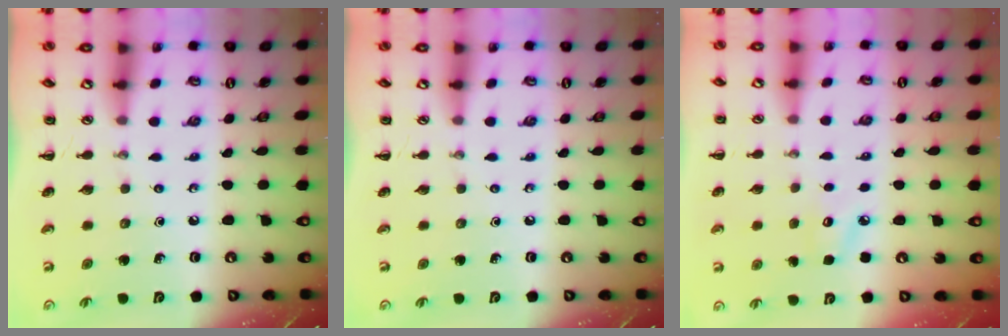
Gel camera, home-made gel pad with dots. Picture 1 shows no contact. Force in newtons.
{"total": 0.0}
{"total": 5.4, "press": 5.2, "slide": 1.5}